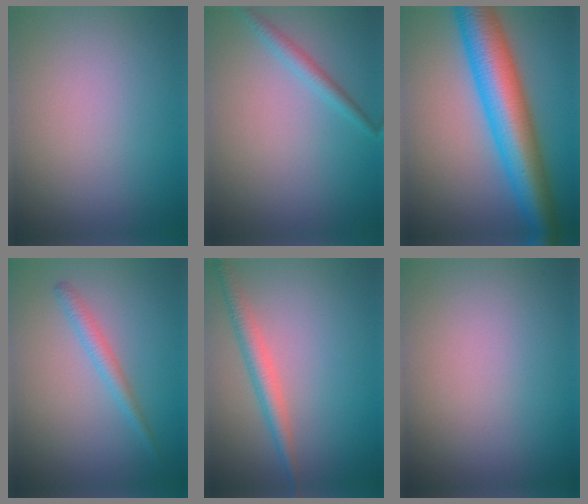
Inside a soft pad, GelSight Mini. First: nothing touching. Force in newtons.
{"total": 1.6, "press": 1.6, "slide": 0.1}
{"total": 10.1, "press": 10.1, "slide": 0.1}
{"total": 1.7, "press": 1.7, "slide": 0.2}
{"total": 2.6, "press": 2.6, "slide": 0.0}
{"total": 0.0}